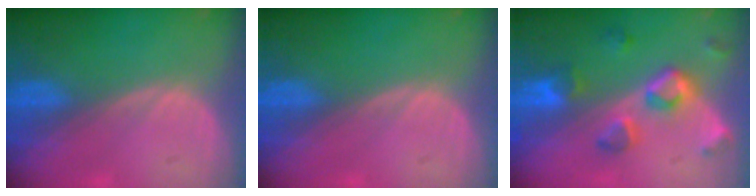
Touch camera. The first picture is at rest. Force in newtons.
{"total": 0.0}
{"total": 7.7, "press": 7.0, "slide": 3.2}